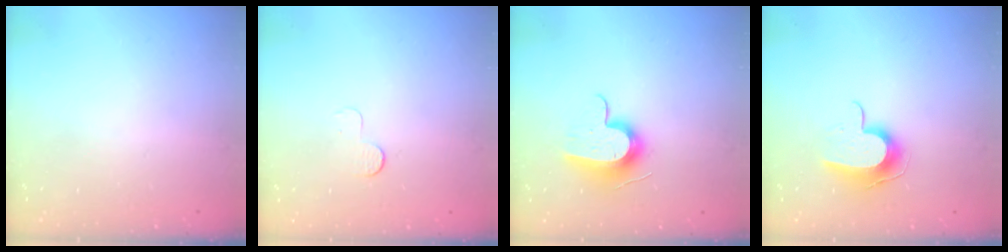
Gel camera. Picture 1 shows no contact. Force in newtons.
{"total": 3.2, "press": 3.1, "slide": 0.3}
{"total": 12.4, "press": 12.4, "slide": 0.4}
{"total": 10.7, "press": 10.6, "slide": 0.8}